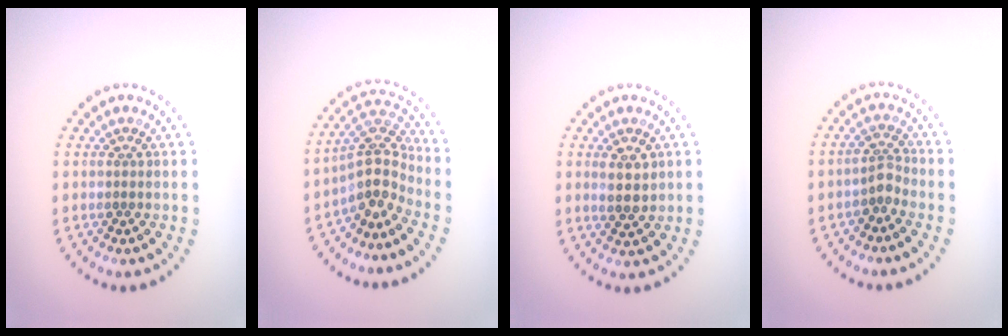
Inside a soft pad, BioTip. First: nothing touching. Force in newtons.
{"total": 3.8, "press": 2.9, "slide": 2.6}
{"total": 2.5, "press": 2.3, "slide": 1.0}
{"total": 1.9, "press": 1.4, "slide": 1.3}